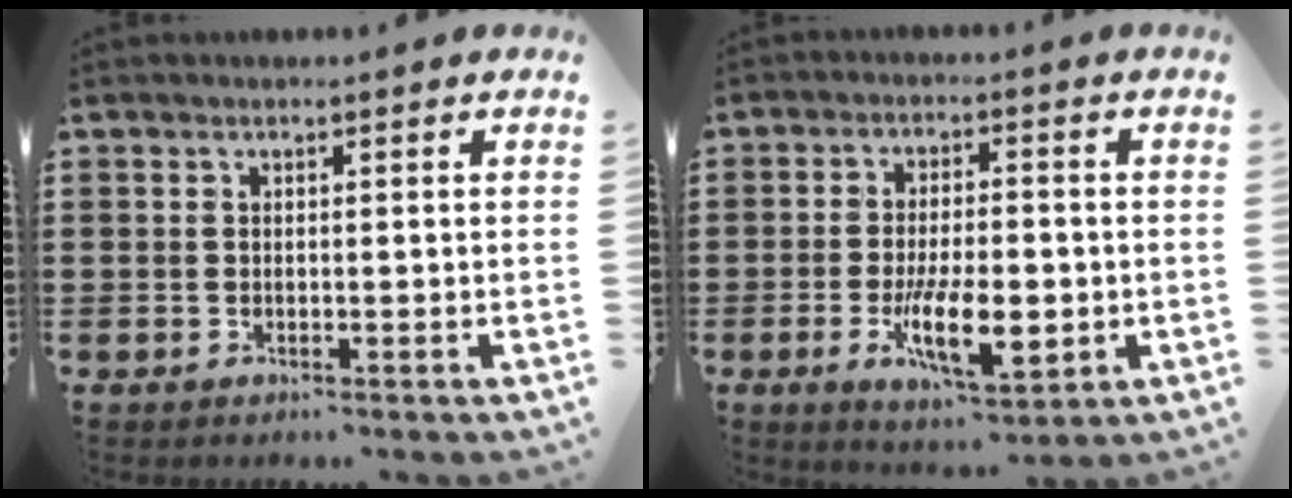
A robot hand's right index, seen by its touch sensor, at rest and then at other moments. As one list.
[{"total": 10.1, "force": [-2.8, 4.1, 8.8], "torque": [-0.167, -0.011, -0.047]}]